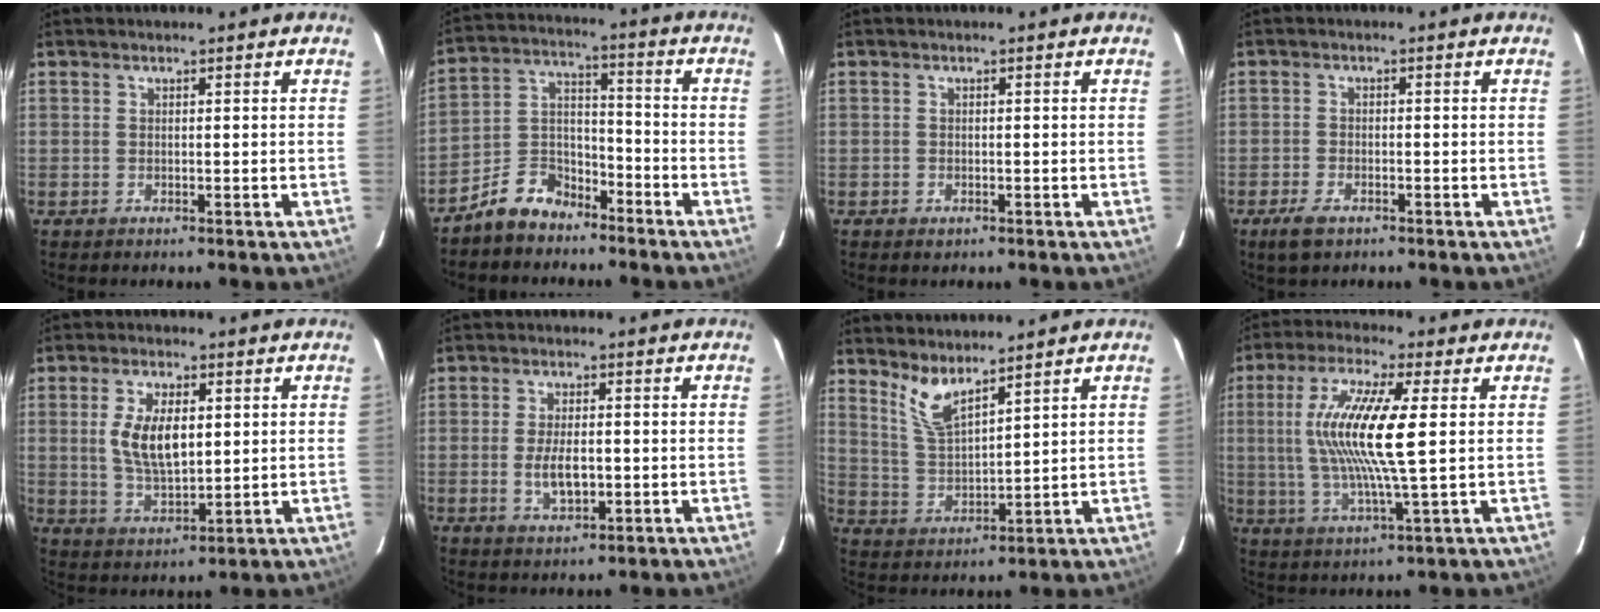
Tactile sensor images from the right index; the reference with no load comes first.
{"total": 9.4, "force": [-7.0, 5.1, 3.6], "torque": [-0.083, 0.038, -0.126]}
{"total": 1.1, "force": [-0.7, 0.8, 0.3], "torque": [-0.005, -0.002, -0.009]}
{"total": 4.2, "force": [-2.8, 2.0, 2.4], "torque": [-0.063, -0.007, -0.052]}
{"total": 9.4, "force": [1.5, 4.4, 8.2], "torque": [-0.160, 0.000, 0.034]}
{"total": 5.8, "force": [-1.0, 2.8, 5.0], "torque": [-0.100, -0.006, -0.012]}
{"total": 6.6, "force": [5.2, 1.4, 3.7], "torque": [-0.077, -0.009, 0.113]}
{"total": 14.6, "force": [1.7, 1.6, 14.4], "torque": [-0.278, -0.001, 0.032]}